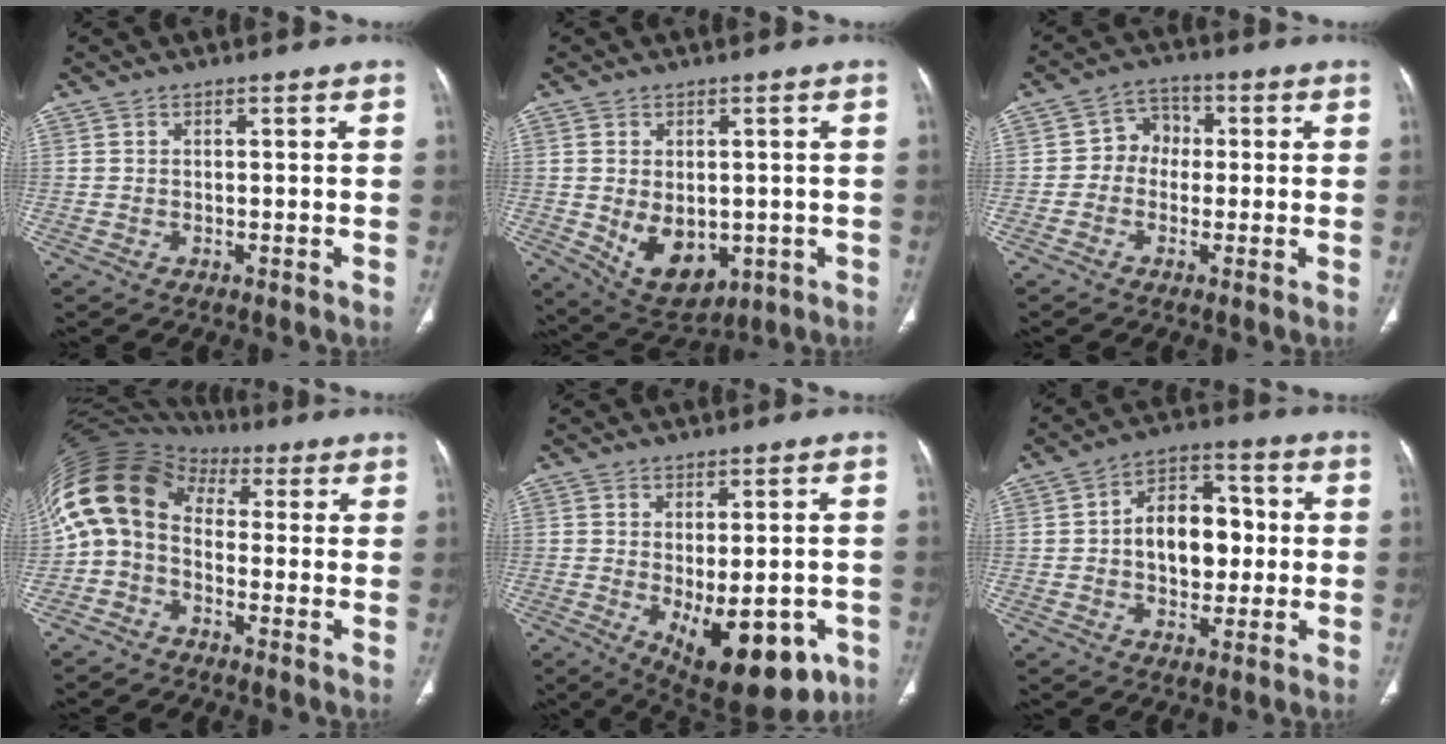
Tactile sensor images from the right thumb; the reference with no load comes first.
{"total": 10.2, "force": [-1.7, 6.9, 7.3], "torque": [-0.091, -0.008, -0.003]}
{"total": 5.6, "force": [-0.4, 4.8, 2.7], "torque": [-0.015, 0.021, -0.021]}
{"total": 14.4, "force": [0.3, 10.6, 9.7], "torque": [-0.190, 0.064, -0.009]}
{"total": 16.2, "force": [-5.7, 7.7, 13.0], "torque": [-0.143, -0.002, -0.055]}
{"total": 12.1, "force": [0.1, 8.2, 8.9], "torque": [-0.097, 0.026, -0.003]}